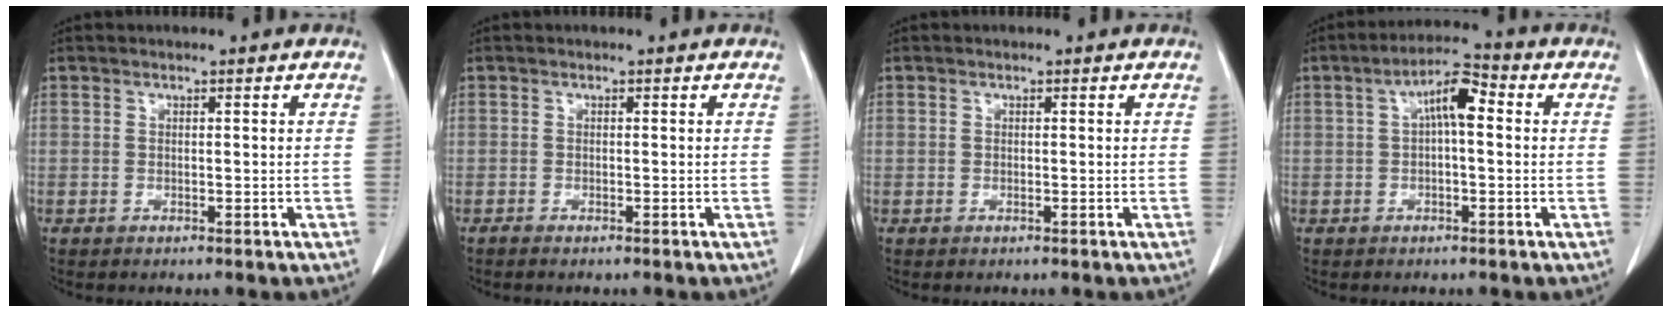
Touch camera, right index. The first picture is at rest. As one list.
[{"total": 0.9, "force": [-0.7, 0.1, 0.5], "torque": [-0.011, -0.002, -0.010]}, {"total": 0.0}, {"total": 6.1, "force": [1.0, 1.6, 5.8], "torque": [-0.102, 0.025, 0.013]}]